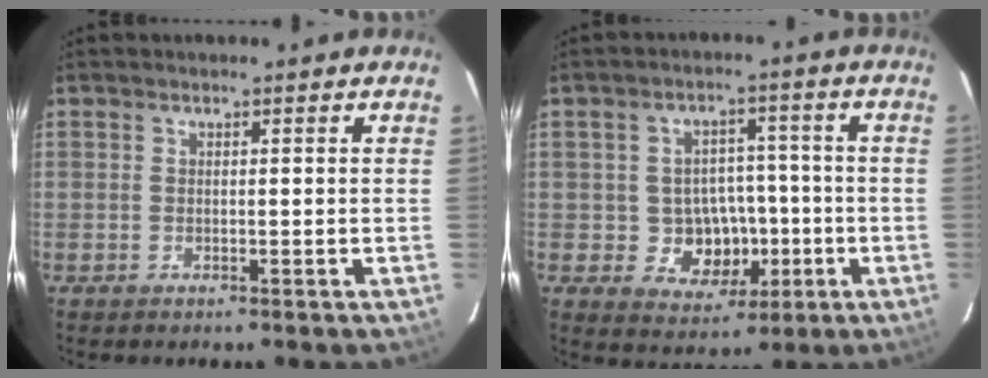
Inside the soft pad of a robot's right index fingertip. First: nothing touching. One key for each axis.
{"total": 11.5, "fx": -3.3, "fy": 9.4, "fz": 5.7, "tx": -0.118, "ty": 0.011, "tz": -0.032}